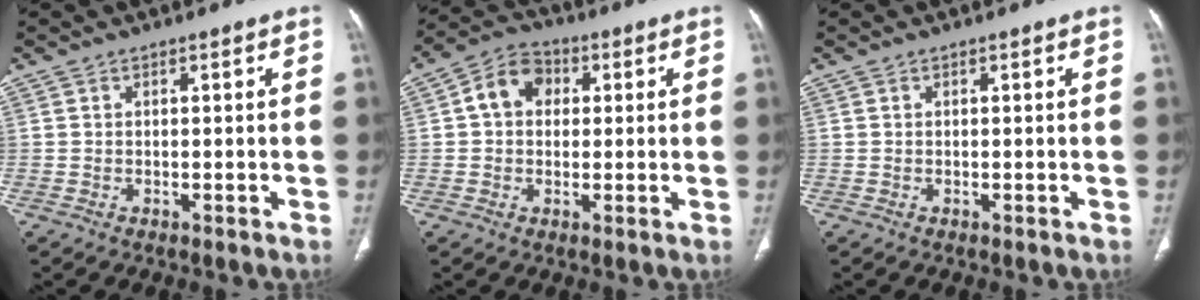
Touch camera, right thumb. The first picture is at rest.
{"total": 7.7, "force": [1.4, 6.1, 4.5], "torque": [-0.056, 0.015, 0.014]}
{"total": 0.0}